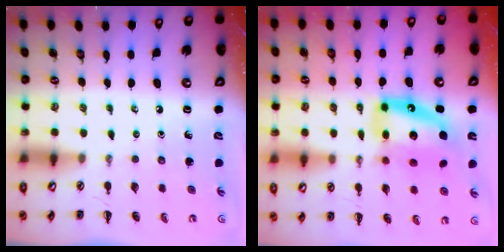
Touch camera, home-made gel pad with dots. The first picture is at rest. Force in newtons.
{"total": 15.4, "press": 14.9, "slide": 4.0}